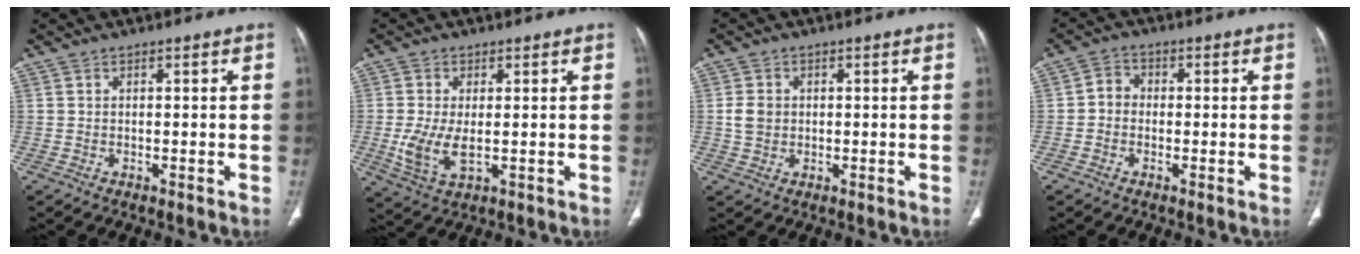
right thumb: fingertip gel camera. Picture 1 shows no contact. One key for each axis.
{"total": 7.1, "fx": -0.6, "fy": 3.5, "fz": 6.1, "tx": -0.132, "ty": -0.009, "tz": -0.004}
{"total": 3.3, "fx": 0.2, "fy": 2.8, "fz": 1.8, "tx": -0.027, "ty": 0.005, "tz": 0.005}
{"total": 3.1, "fx": -0.5, "fy": 2.7, "fz": 1.4, "tx": -0.007, "ty": 0.012, "tz": -0.018}